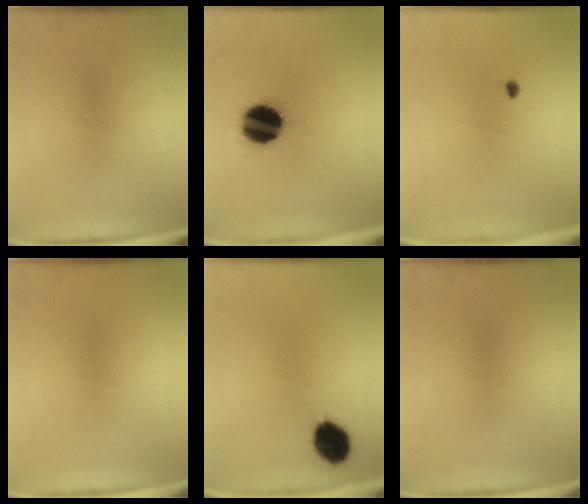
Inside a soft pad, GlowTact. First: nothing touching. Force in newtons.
{"total": 15.2}
{"total": 0.7}
{"total": 0.0}
{"total": 7.0}
{"total": 0.0}